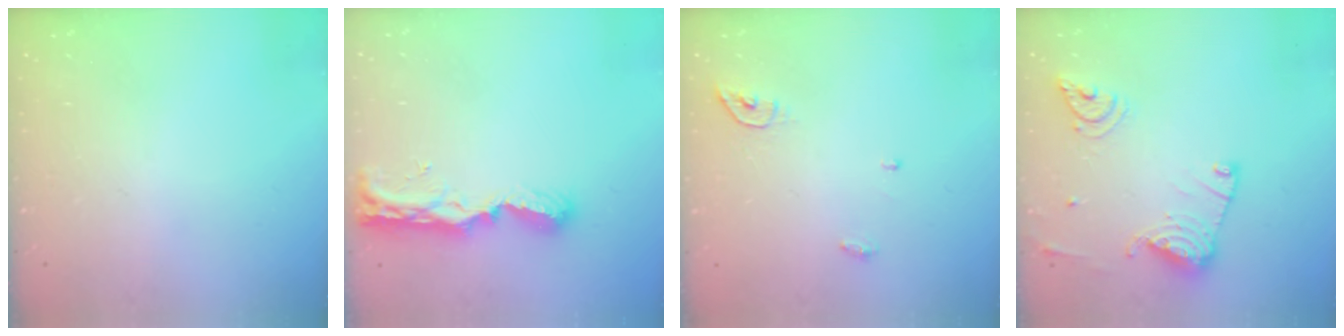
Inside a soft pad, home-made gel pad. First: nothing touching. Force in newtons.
{"total": 9.4, "press": 9.3, "slide": 1.2}
{"total": 4.5, "press": 4.5, "slide": 0.2}
{"total": 14.5, "press": 14.5, "slide": 1.3}